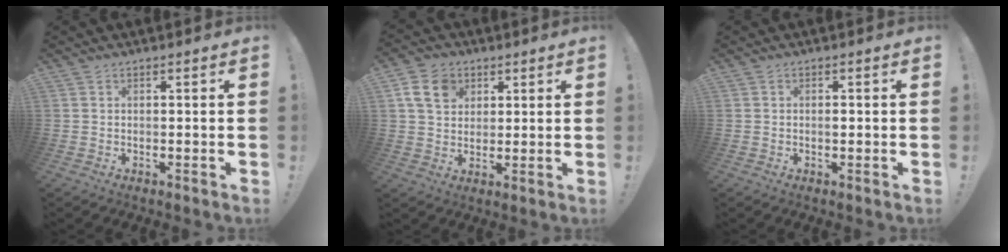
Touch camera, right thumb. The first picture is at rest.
{"total": 10.0, "force": [4.5, 7.5, 4.9], "torque": [-0.081, -0.005, 0.092]}
{"total": 0.8, "force": [-0.4, 0.3, 0.6], "torque": [-0.006, 0.000, -0.008]}